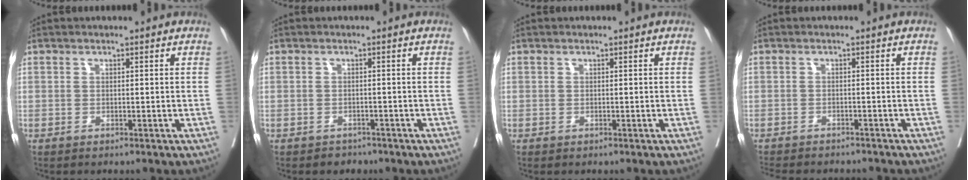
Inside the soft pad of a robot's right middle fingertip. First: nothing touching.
{"total": 1.9, "force": [-1.5, 1.2, -0.1], "torque": [-0.007, 0.002, -0.025]}
{"total": 0.0}
{"total": 10.5, "force": [-9.5, 2.7, 3.6], "torque": [-0.065, -0.009, -0.121]}